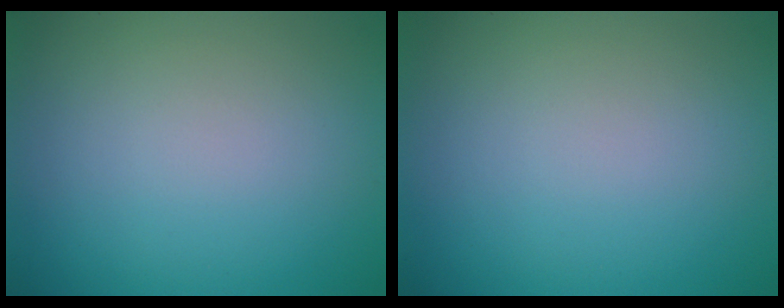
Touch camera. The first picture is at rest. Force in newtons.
{"total": 0.0}